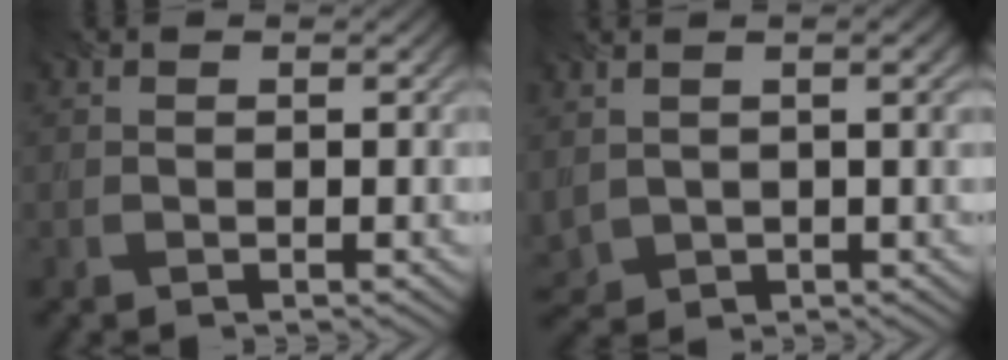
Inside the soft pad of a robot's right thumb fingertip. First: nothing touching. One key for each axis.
{"total": 4.6, "fx": 1.3, "fy": 2.8, "fz": 3.4, "tx": -0.089, "ty": -0.007, "tz": 0.029}